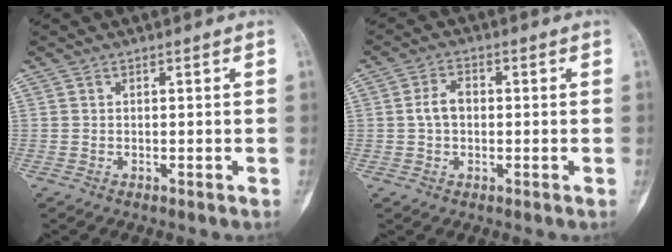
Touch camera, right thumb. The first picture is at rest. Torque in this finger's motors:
{"motor_torque": [0.48, 0.47, 0.33, -0.21, -0.02]}